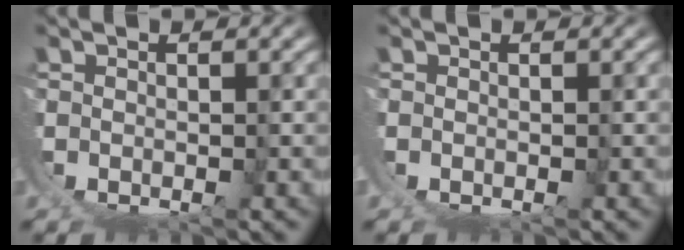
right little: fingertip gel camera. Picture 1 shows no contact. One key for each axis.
{"total": 0.0}